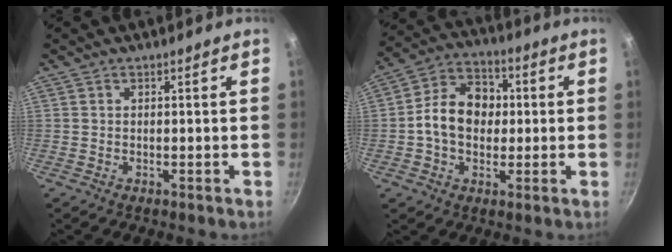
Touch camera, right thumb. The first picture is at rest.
{"total": 12.1, "force": [0.1, 9.2, 7.8], "torque": [-0.098, 0.026, -0.016]}